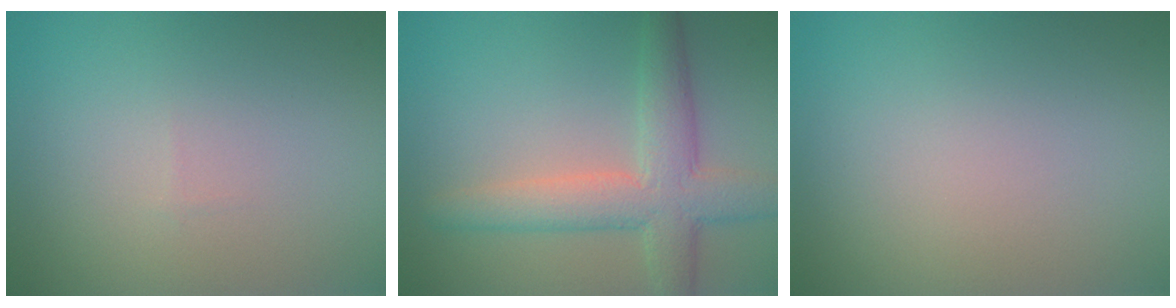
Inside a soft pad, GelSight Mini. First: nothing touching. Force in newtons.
{"total": 5.6, "press": 5.6, "slide": 0.2}
{"total": 0.0}